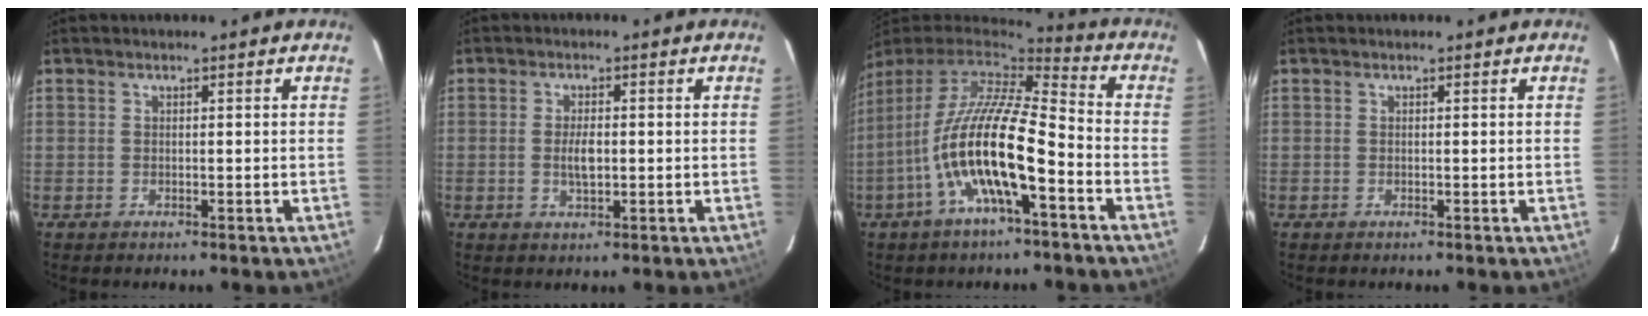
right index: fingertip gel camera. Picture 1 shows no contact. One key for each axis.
{"total": 3.5, "fx": -0.3, "fy": 1.5, "fz": 3.2, "tx": -0.058, "ty": -0.001, "tz": -0.003}
{"total": 16.9, "fx": -6.1, "fy": 3.6, "fz": 15.4, "tx": -0.282, "ty": -0.019, "tz": -0.120}
{"total": 0.0}